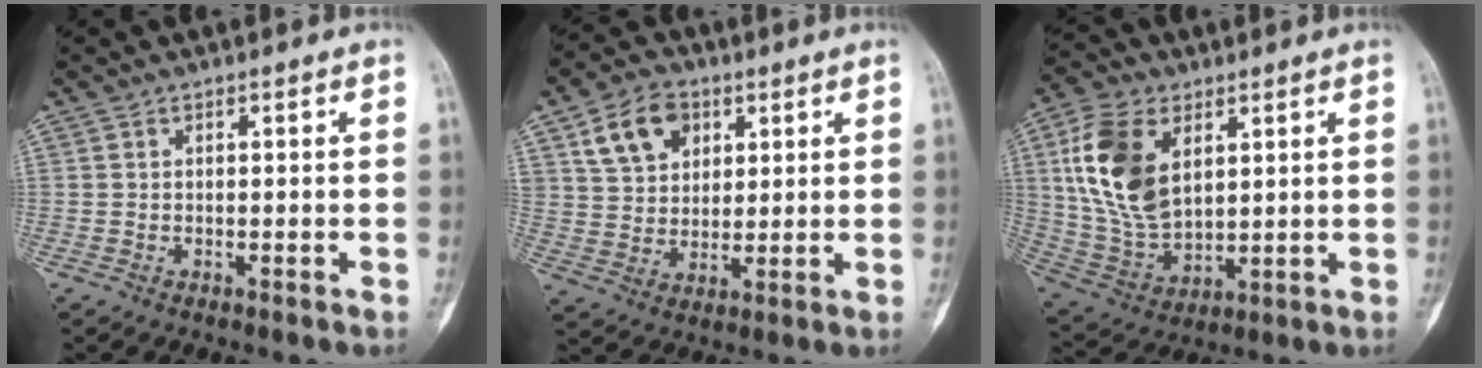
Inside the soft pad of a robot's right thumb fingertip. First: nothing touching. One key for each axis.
{"total": 10.8, "fx": 4.9, "fy": 7.8, "fz": 5.7, "tx": -0.071, "ty": -0.010, "tz": 0.092}
{"total": 16.4, "fx": 5.1, "fy": 9.9, "fz": 12.1, "tx": -0.230, "ty": -0.016, "tz": 0.108}